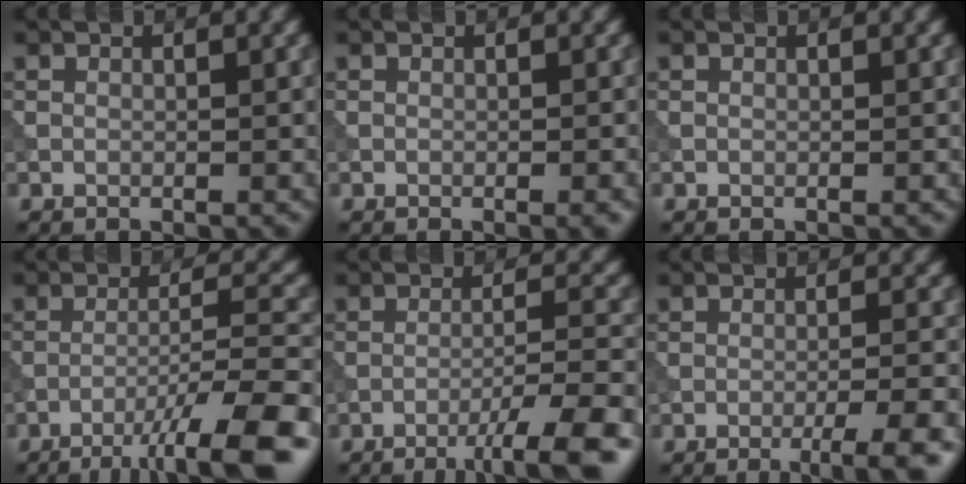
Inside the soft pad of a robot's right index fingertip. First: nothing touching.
{"total": 1.2, "force": [-0.4, 0.2, 1.1], "torque": [-0.011, 0.000, -0.007]}
{"total": 0.0}
{"total": 9.2, "force": [-5.9, 1.0, 7.0], "torque": [-0.097, 0.017, -0.093]}
{"total": 6.6, "force": [-4.0, 0.7, 5.2], "torque": [-0.072, 0.011, -0.065]}
{"total": 4.6, "force": [-2.4, 0.7, 3.9], "torque": [-0.052, 0.004, -0.040]}